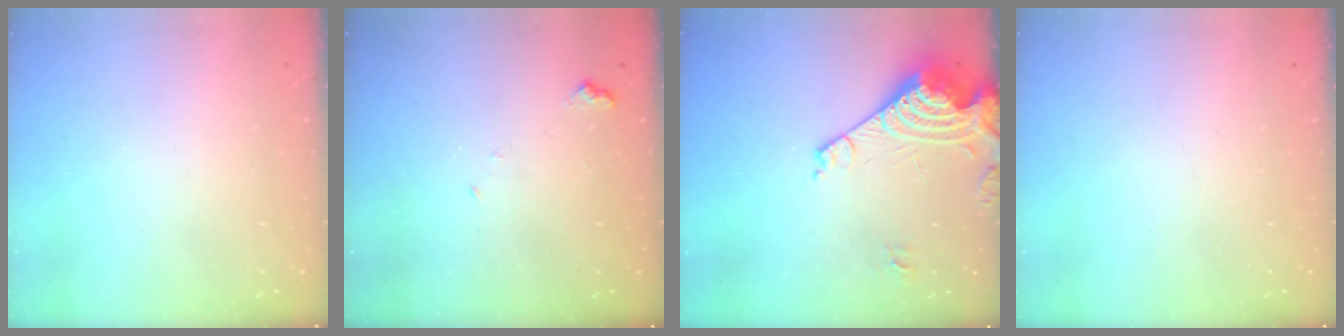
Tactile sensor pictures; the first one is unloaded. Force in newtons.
{"total": 5.6, "press": 5.6, "slide": 0.9}
{"total": 14.9, "press": 14.7, "slide": 2.1}
{"total": 0.0}